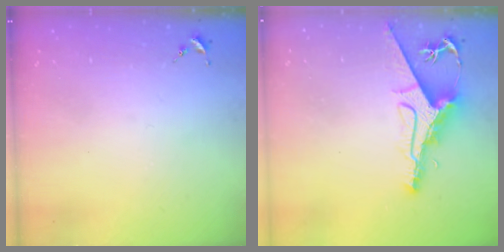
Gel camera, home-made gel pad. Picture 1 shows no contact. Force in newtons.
{"total": 11.4, "press": 11.3, "slide": 1.0}